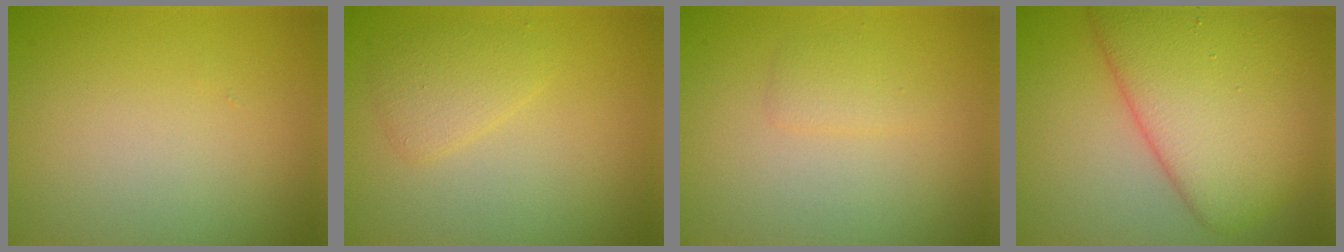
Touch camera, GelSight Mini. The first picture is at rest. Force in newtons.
{"total": 1.9, "press": 1.9, "slide": 0.1}
{"total": 1.2, "press": 1.2, "slide": 0.0}
{"total": 9.9, "press": 9.9, "slide": 0.3}